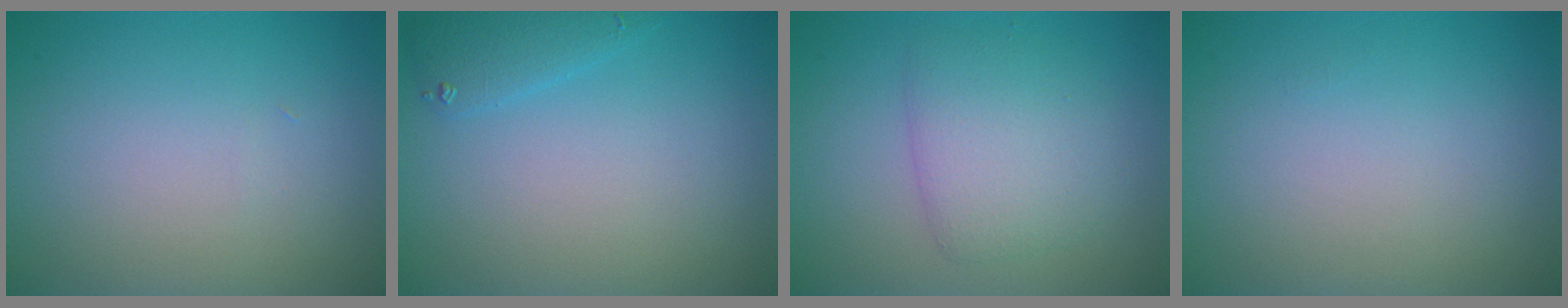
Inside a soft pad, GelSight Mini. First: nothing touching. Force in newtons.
{"total": 1.7, "press": 1.7, "slide": 0.2}
{"total": 3.9, "press": 3.8, "slide": 0.2}
{"total": 0.0}